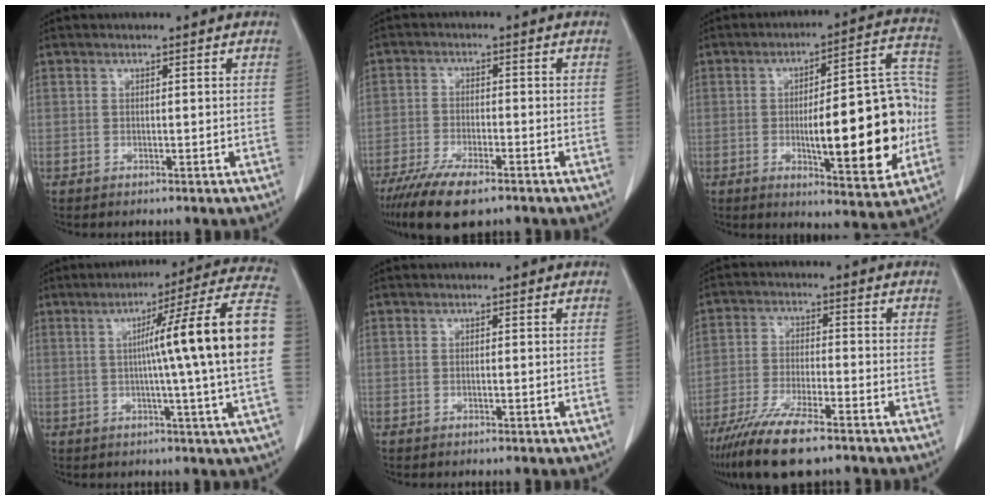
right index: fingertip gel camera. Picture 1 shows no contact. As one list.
[{"total": 8.9, "force": [-6.3, 2.4, 5.7], "torque": [-0.101, -0.016, -0.107]}, {"total": 19.6, "force": [-3.0, 4.9, 18.7], "torque": [-0.247, 0.023, -0.035]}, {"total": 18.3, "force": [1.0, -2.3, 18.2], "torque": [-0.237, 0.014, -0.002]}, {"total": 0.0}, {"total": 11.3, "force": [-8.3, 2.1, 7.4], "torque": [-0.137, -0.027, -0.145]}]